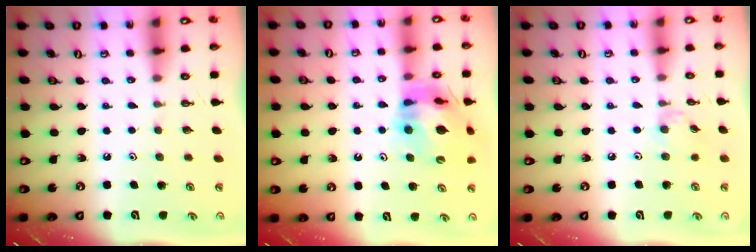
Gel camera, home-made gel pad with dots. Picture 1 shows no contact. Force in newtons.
{"total": 15.8, "press": 15.7, "slide": 1.8}
{"total": 4.1, "press": 4.0, "slide": 0.5}